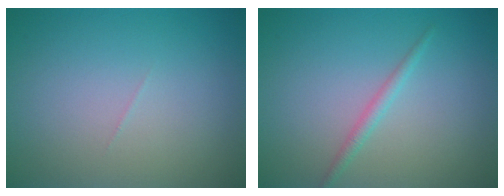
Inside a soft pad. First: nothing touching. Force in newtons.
{"total": 1.3, "press": 1.3, "slide": 0.0}